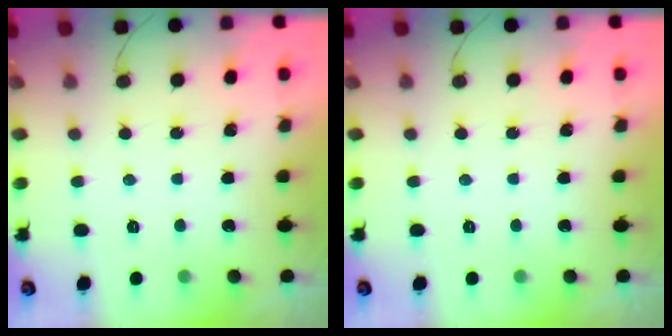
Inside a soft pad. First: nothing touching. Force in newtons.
{"total": 0.0}